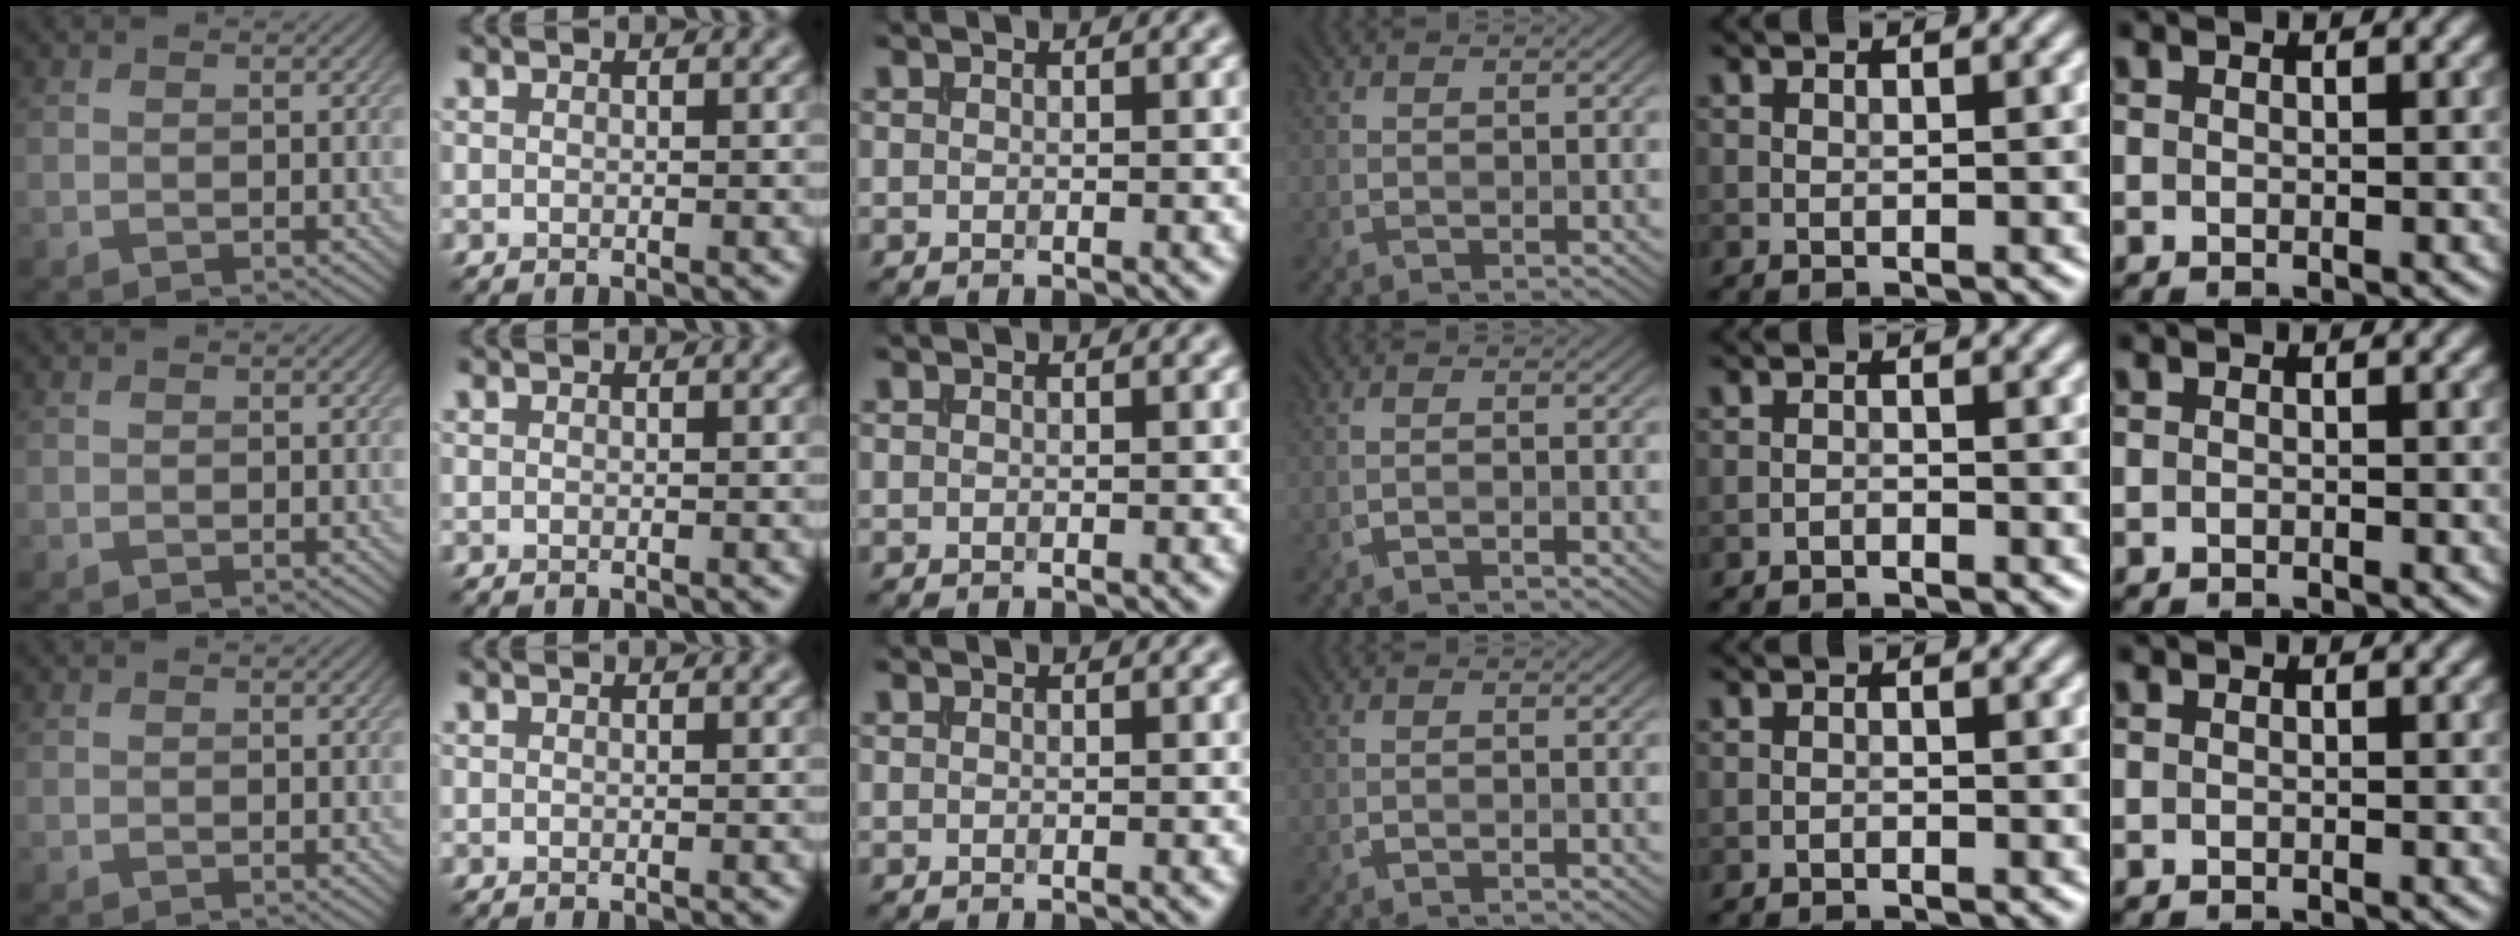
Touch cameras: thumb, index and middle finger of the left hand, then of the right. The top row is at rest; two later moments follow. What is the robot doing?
{"motion": "insert", "object": "file holder"}